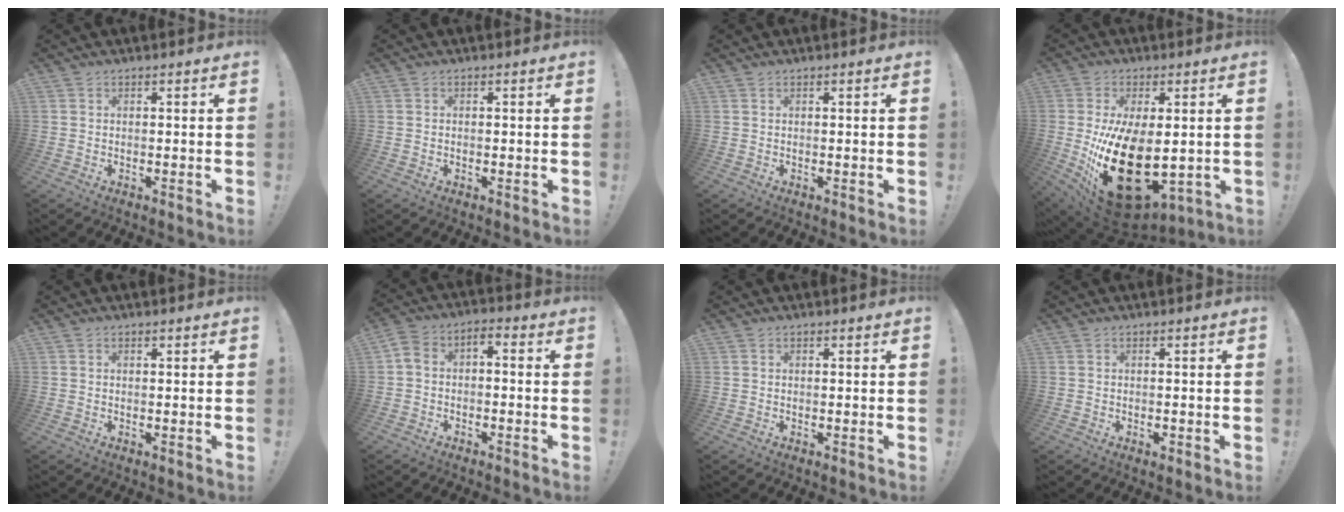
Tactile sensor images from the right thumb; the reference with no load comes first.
{"total": 0.5, "force": [-0.3, 0.5, 0.0], "torque": [-0.008, 0.004, -0.002]}
{"total": 0.0}
{"total": 24.5, "force": [-2.7, 14.0, 19.9], "torque": [-0.368, -0.005, -0.017]}
{"total": 0.0}
{"total": 4.5, "force": [-3.3, 2.4, 1.9], "torque": [-0.041, 0.014, -0.065]}
{"total": 0.0}
{"total": 0.6, "force": [-0.5, 0.3, 0.2], "torque": [-0.009, 0.004, -0.006]}